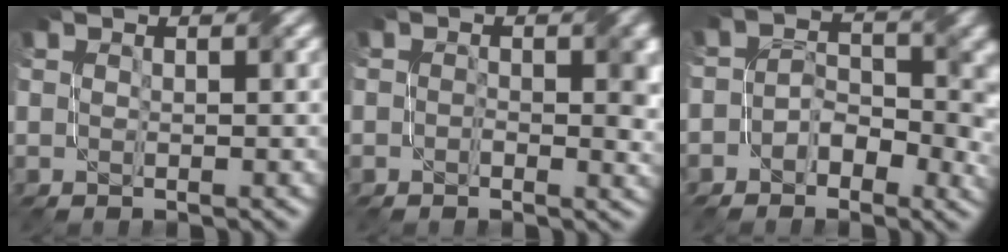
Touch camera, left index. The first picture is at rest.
{"total": 3.3, "force": [0.2, 1.8, 2.8], "torque": [-0.029, 0.000, -0.003]}
{"total": 4.8, "force": [-1.3, 3.4, 3.2], "torque": [-0.041, -0.001, -0.031]}